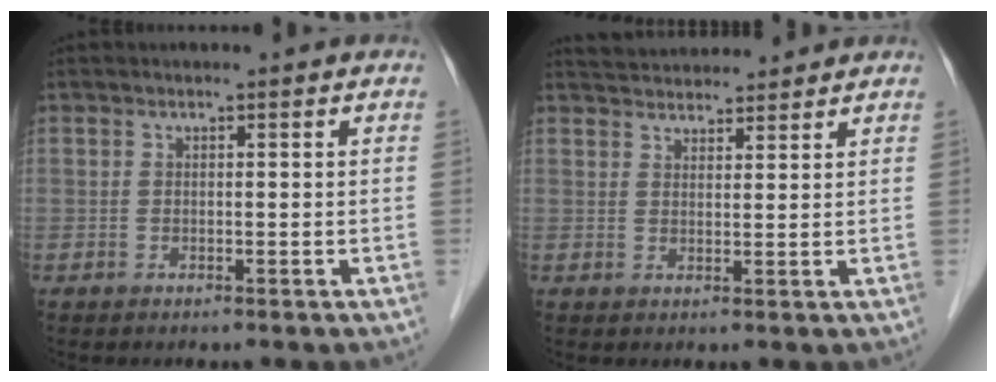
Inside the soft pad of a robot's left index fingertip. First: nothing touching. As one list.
[{"total": 7.2, "force": [6.9, 1.4, 1.5], "torque": [-0.024, 0.030, 0.104]}]